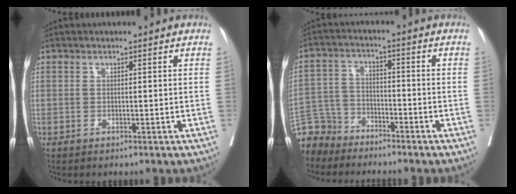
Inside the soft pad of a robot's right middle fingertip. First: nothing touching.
{"total": 7.4, "force": [-6.6, 3.1, -0.5], "torque": [0.009, 0.010, -0.134]}